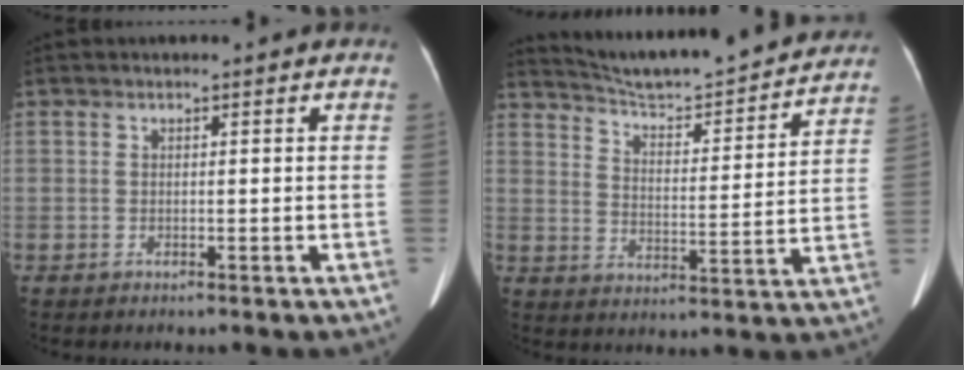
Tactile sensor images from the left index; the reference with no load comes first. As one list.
[{"total": 20.9, "force": [19.6, 1.9, 7.0], "torque": [-0.108, -0.022, 0.266]}]